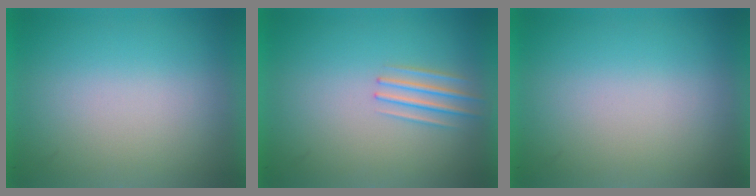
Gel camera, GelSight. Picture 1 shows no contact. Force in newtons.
{"total": 1.9}
{"total": 0.0}